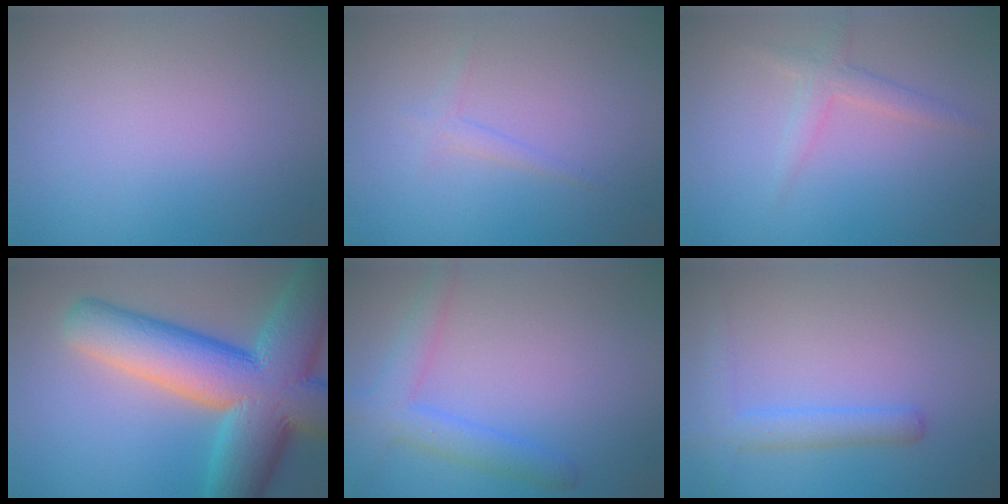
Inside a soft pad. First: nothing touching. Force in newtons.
{"total": 1.0, "press": 1.0, "slide": 0.1}
{"total": 1.8, "press": 1.8, "slide": 0.0}
{"total": 14.3, "press": 14.2, "slide": 0.6}
{"total": 3.5, "press": 3.5, "slide": 0.2}
{"total": 2.9, "press": 2.9, "slide": 0.1}